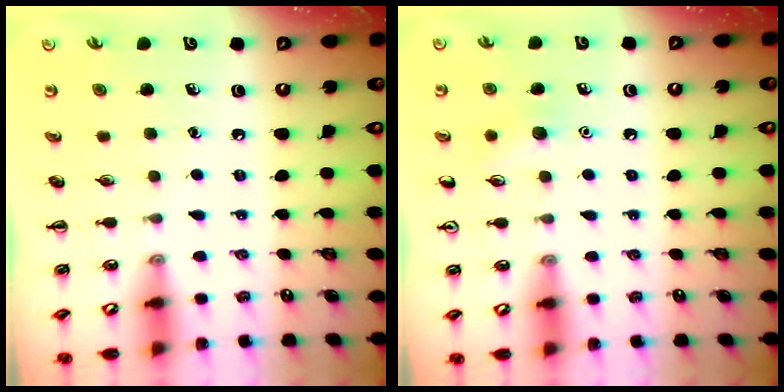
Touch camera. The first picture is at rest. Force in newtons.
{"total": 6.3, "press": 6.0, "slide": 1.9}